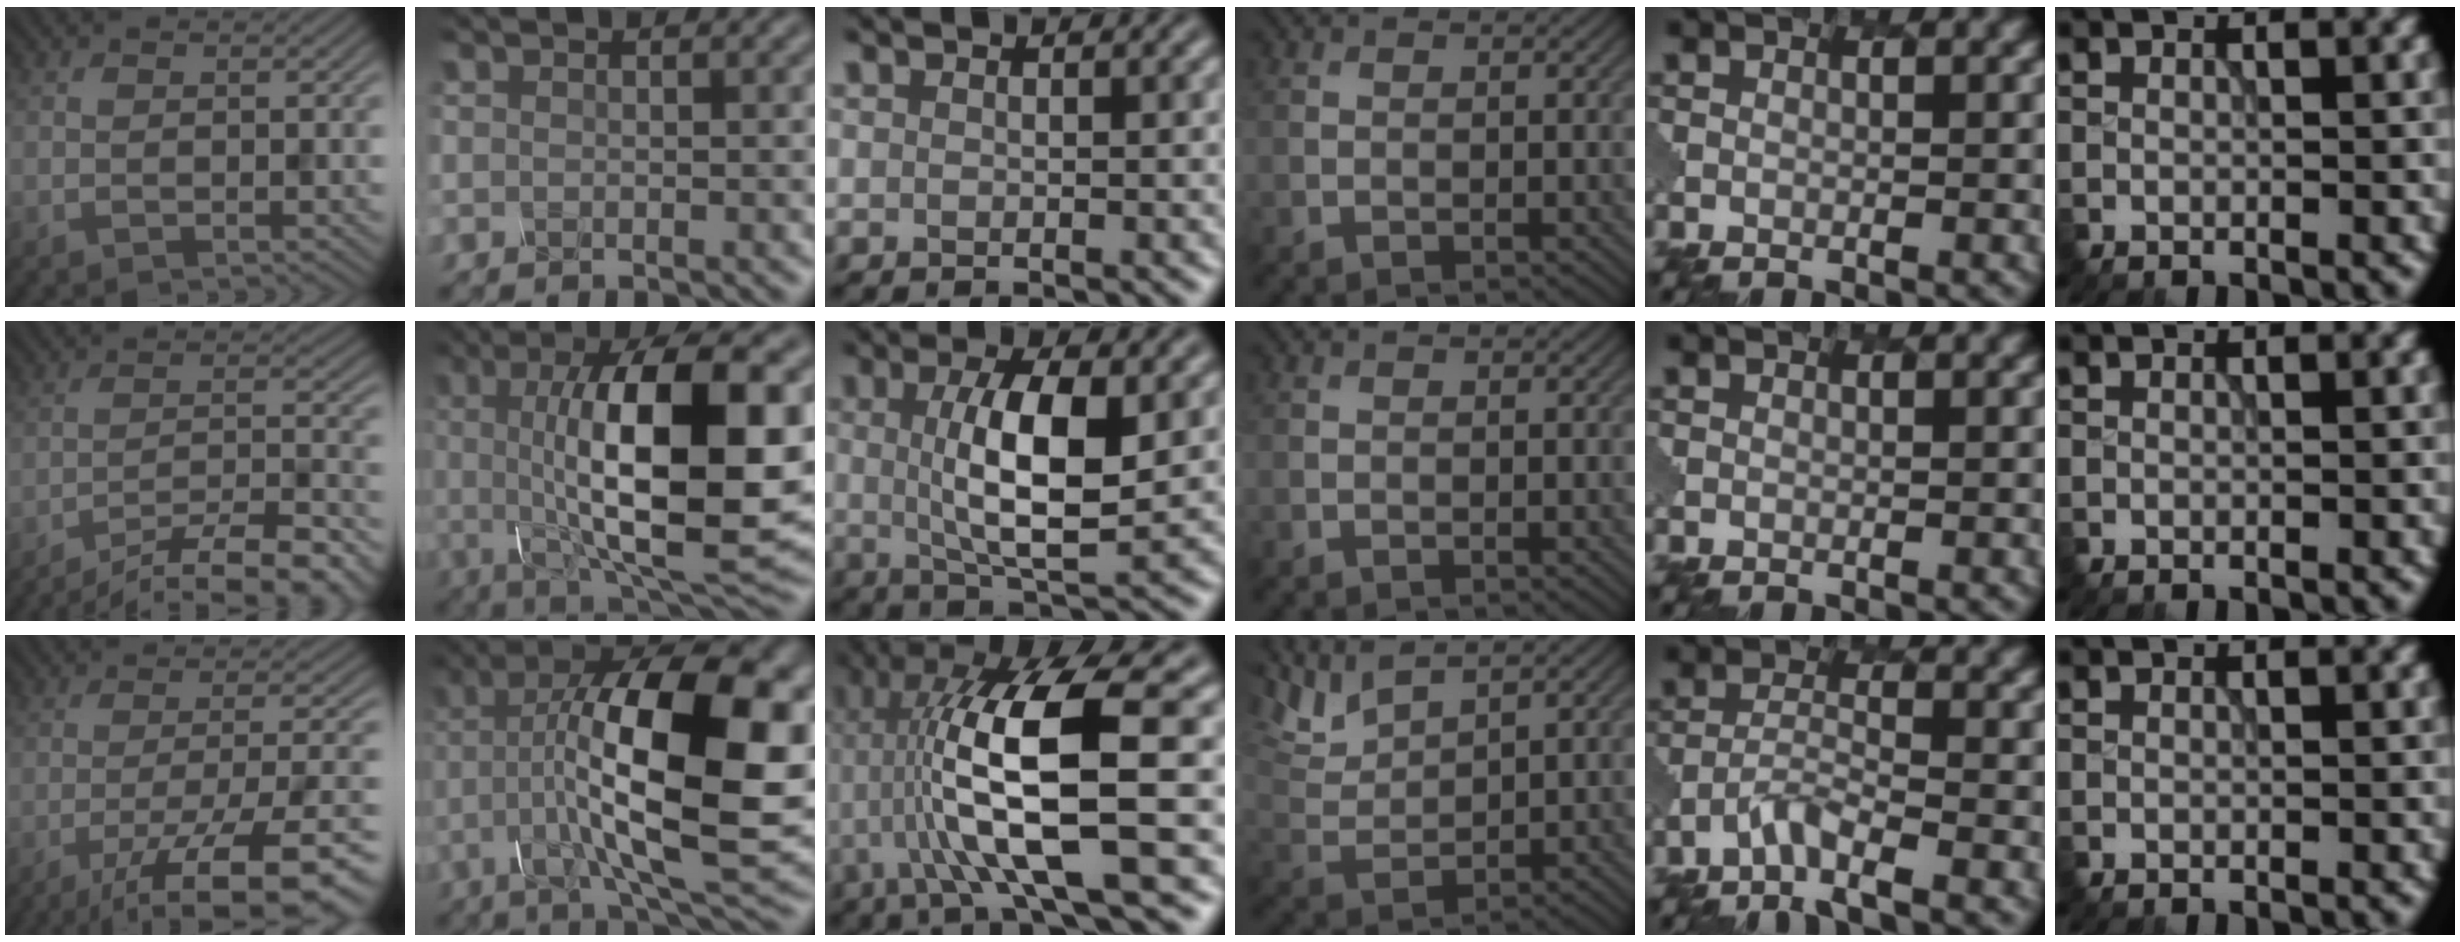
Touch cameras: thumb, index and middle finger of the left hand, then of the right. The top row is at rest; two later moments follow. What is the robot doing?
{"motion": "screw", "object": "spray bottle"}